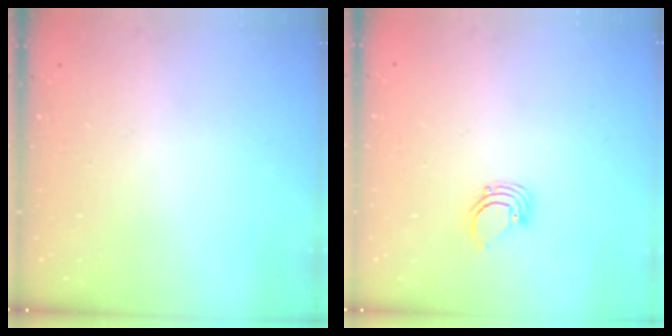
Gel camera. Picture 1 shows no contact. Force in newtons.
{"total": 2.7, "press": 2.7, "slide": 0.1}